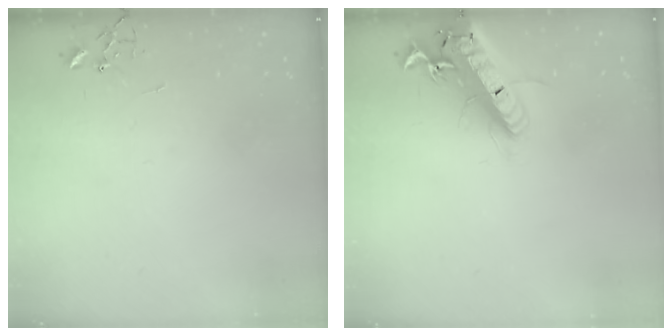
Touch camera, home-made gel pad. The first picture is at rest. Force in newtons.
{"total": 20.0, "press": 19.7, "slide": 4.0}